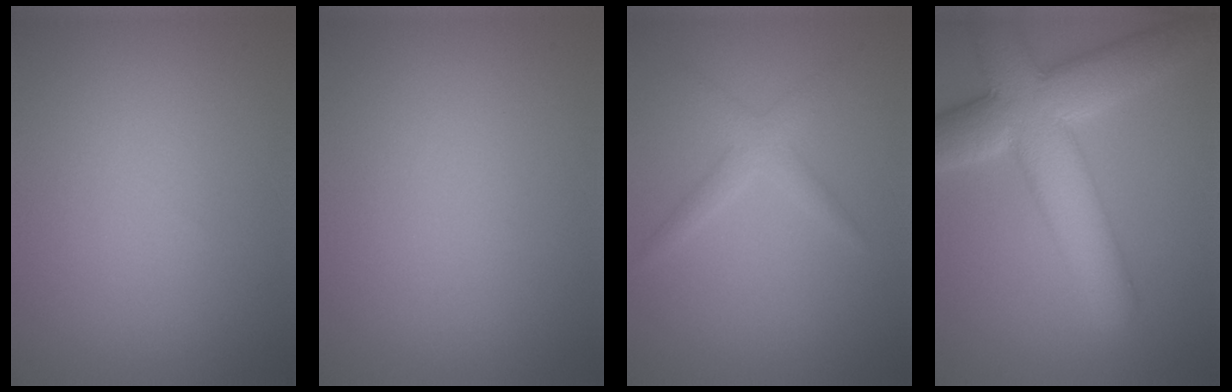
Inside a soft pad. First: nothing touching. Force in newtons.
{"total": 0.0}
{"total": 1.9, "press": 1.9, "slide": 0.1}
{"total": 10.3, "press": 10.2, "slide": 0.7}